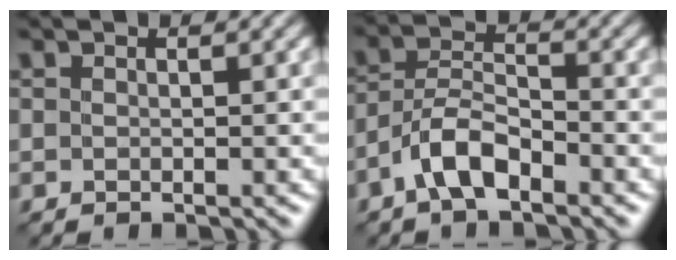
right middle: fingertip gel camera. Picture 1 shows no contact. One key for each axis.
{"total": 4.3, "fx": -2.7, "fy": 1.6, "fz": 2.9, "tx": -0.052, "ty": 0.012, "tz": -0.058}